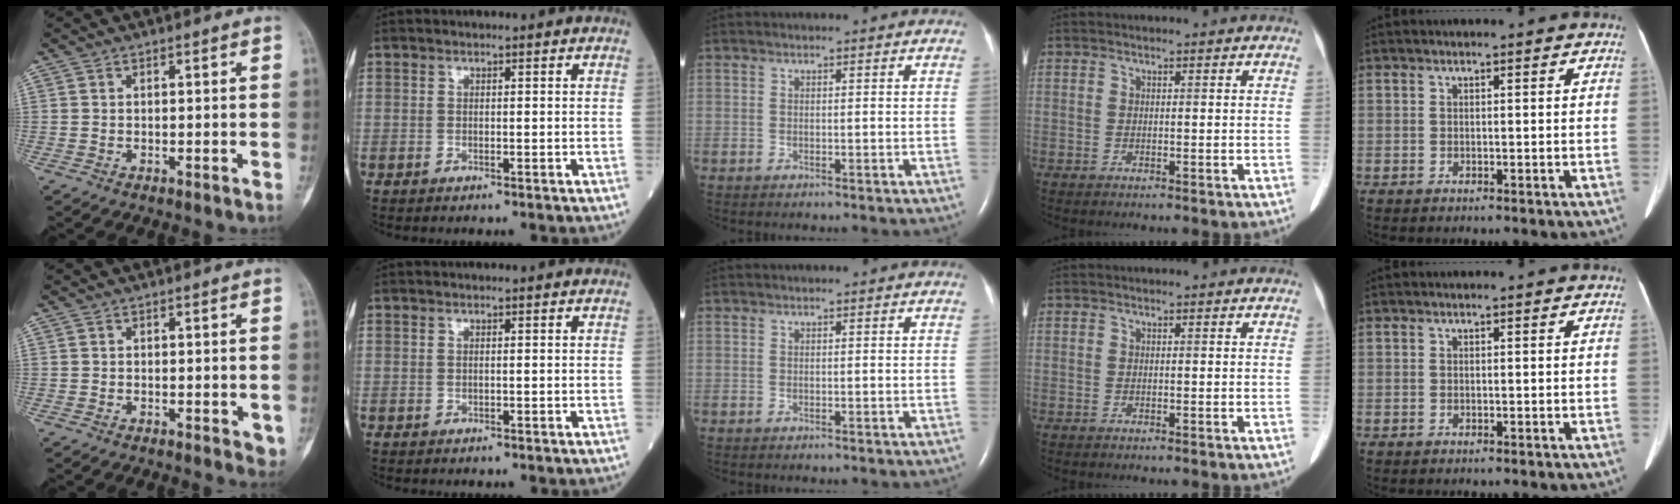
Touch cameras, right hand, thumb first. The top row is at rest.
{"thumb": {"total": 2.1, "force": [-0.3, 1.1, 1.8], "torque": [-0.006, -0.002, -0.005]}}